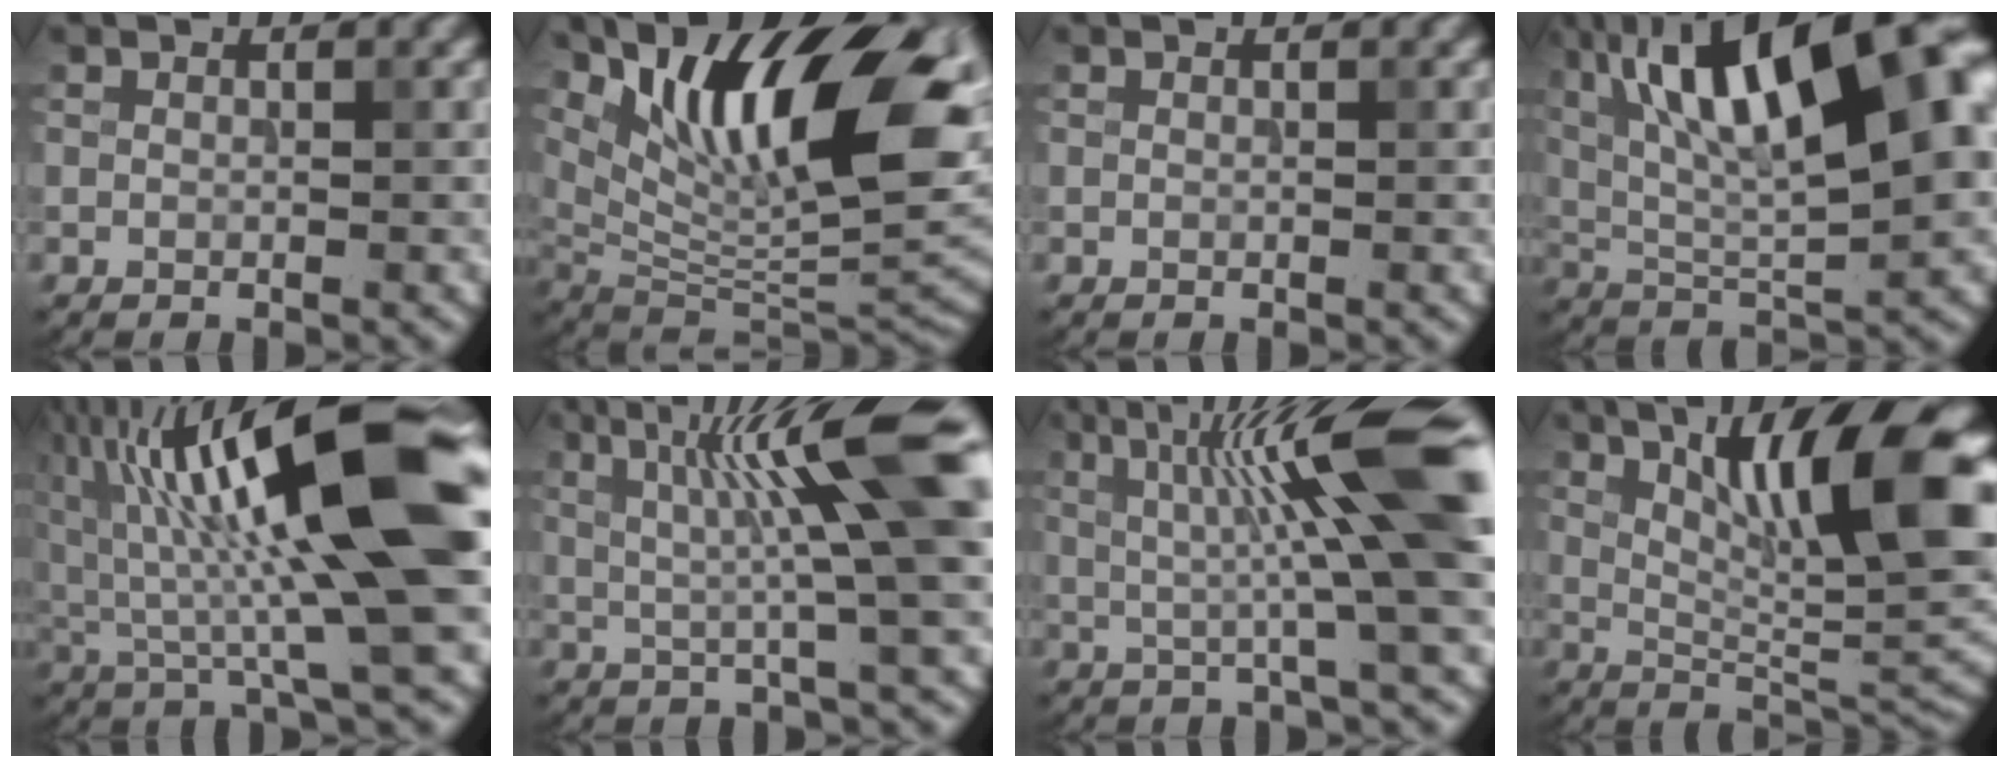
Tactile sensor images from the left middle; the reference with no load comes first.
{"total": 15.9, "force": [6.3, 6.2, 13.2], "torque": [-0.212, 0.006, 0.108]}
{"total": 0.0}
{"total": 16.0, "force": [5.6, 5.4, 14.0], "torque": [-0.223, 0.026, 0.083]}
{"total": 16.1, "force": [2.9, 3.2, 15.5], "torque": [-0.242, 0.027, 0.036]}
{"total": 10.8, "force": [2.7, 1.2, 10.4], "torque": [-0.155, 0.008, 0.042]}
{"total": 11.7, "force": [2.1, 1.2, 11.4], "torque": [-0.173, 0.010, 0.035]}
{"total": 14.1, "force": [5.1, 3.6, 12.7], "torque": [-0.179, 0.008, 0.082]}